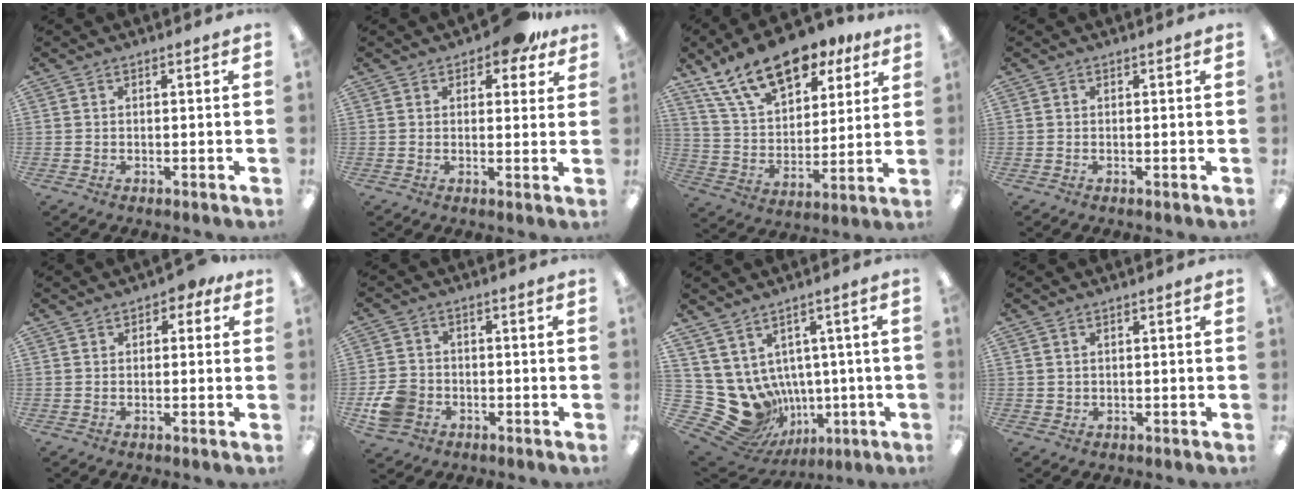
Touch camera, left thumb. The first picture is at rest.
{"total": 6.4, "force": [4.2, 3.1, 3.7], "torque": [-0.042, -0.013, 0.070]}
{"total": 19.2, "force": [12.9, 9.4, 10.7], "torque": [-0.183, -0.060, 0.231]}
{"total": 0.0}
{"total": 2.0, "force": [0.7, 1.4, 1.2], "torque": [-0.017, 0.002, 0.010]}
{"total": 7.1, "force": [-2.7, 5.7, 3.2], "torque": [-0.068, 0.015, -0.051]}
{"total": 13.4, "force": [-2.0, 12.0, 5.8], "torque": [-0.149, -0.020, -0.002]}
{"total": 1.2, "force": [0.6, 1.0, 0.1], "torque": [-0.002, 0.003, 0.010]}